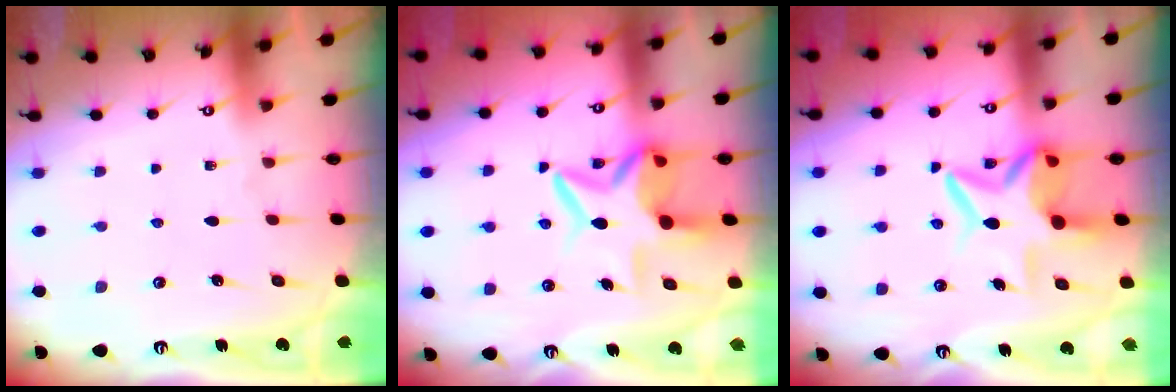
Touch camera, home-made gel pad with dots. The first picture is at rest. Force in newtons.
{"total": 9.7, "press": 9.7, "slide": 1.1}
{"total": 9.7, "press": 9.7, "slide": 1.1}